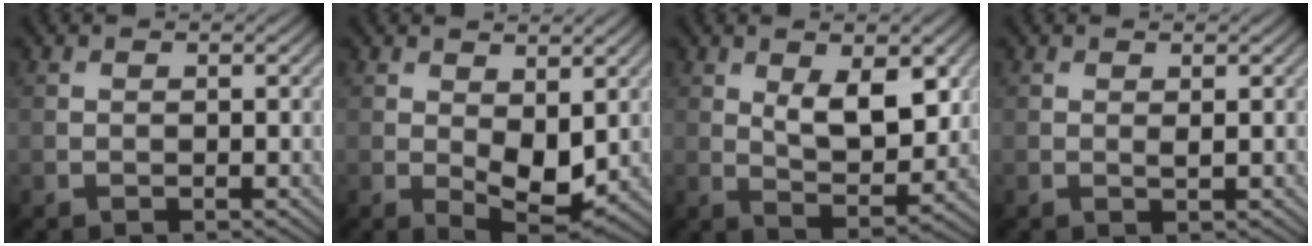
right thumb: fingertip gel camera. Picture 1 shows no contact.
{"total": 5.5, "force": [0.3, 2.9, 4.7], "torque": [-0.089, -0.012, 0.014]}
{"total": 7.4, "force": [2.5, 3.3, 6.2], "torque": [-0.105, -0.007, 0.047]}
{"total": 0.6, "force": [0.3, 0.1, 0.5], "torque": [-0.009, -0.003, 0.004]}